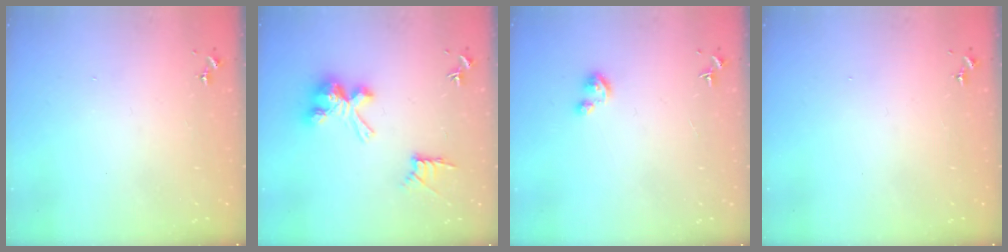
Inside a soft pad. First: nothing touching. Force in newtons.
{"total": 12.1, "press": 12.1, "slide": 0.1}
{"total": 2.8, "press": 2.8, "slide": 0.2}
{"total": 0.0}